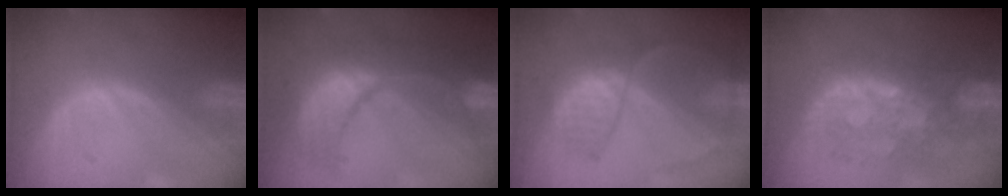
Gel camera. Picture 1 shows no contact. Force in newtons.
{"total": 12.4, "press": 12.3, "slide": 1.5}
{"total": 6.6, "press": 6.5, "slide": 1.5}
{"total": 9.1, "press": 8.6, "slide": 2.9}